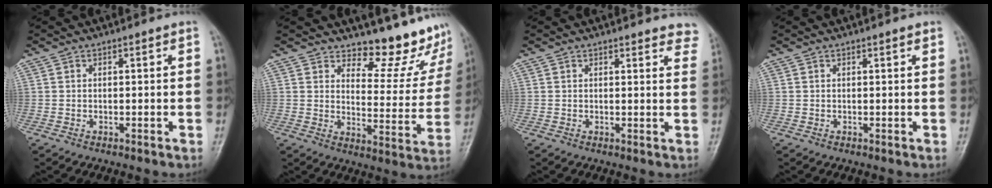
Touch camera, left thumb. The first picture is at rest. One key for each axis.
{"total": 12.1, "fx": 10.9, "fy": 3.8, "fz": 3.6, "tx": -0.010, "ty": -0.111, "tz": 0.137}
{"total": 6.1, "fx": 5.7, "fy": 1.8, "fz": 1.2, "tx": 0.025, "ty": -0.024, "tz": 0.039}
{"total": 0.5, "fx": 0.4, "fy": 0.1, "fz": 0.4, "tx": -0.006, "ty": -0.001, "tz": 0.004}